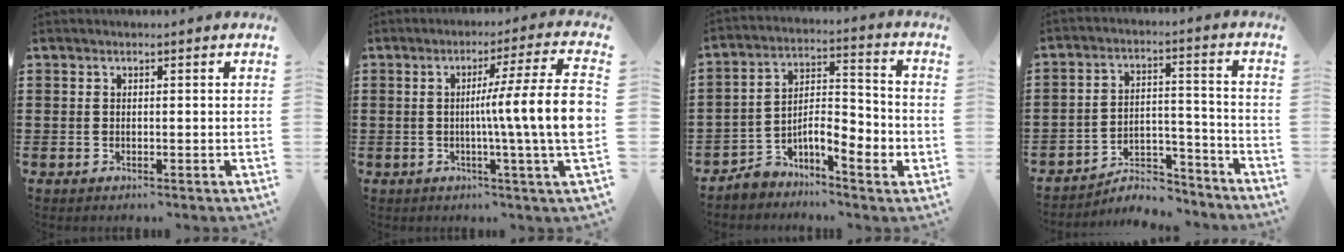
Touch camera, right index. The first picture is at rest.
{"total": 12.2, "force": [-0.2, -0.2, 12.2], "torque": [-0.194, -0.017, -0.014]}
{"total": 5.7, "force": [-3.6, 2.2, 3.9], "torque": [-0.070, -0.003, -0.068]}
{"total": 6.7, "force": [-6.1, 1.8, 2.1], "torque": [-0.028, 0.022, -0.115]}